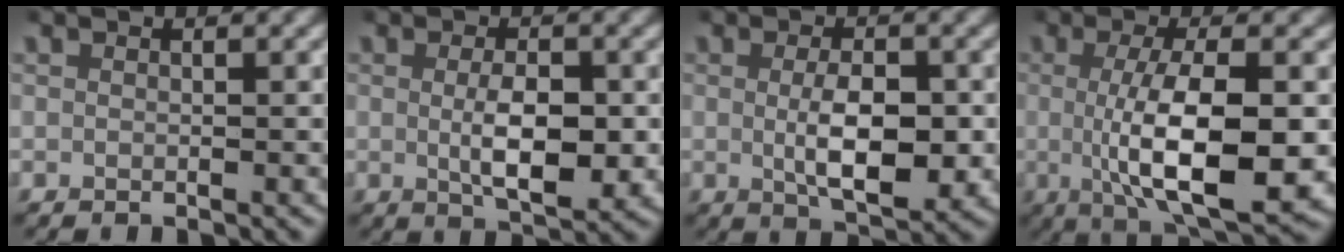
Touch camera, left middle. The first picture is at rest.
{"total": 4.7, "force": [-0.2, 2.1, 4.3], "torque": [-0.069, -0.015, -0.001]}
{"total": 5.4, "force": [-0.4, 2.4, 4.8], "torque": [-0.079, -0.015, -0.002]}
{"total": 9.2, "force": [-1.2, 3.0, 8.6], "torque": [-0.139, -0.016, -0.010]}